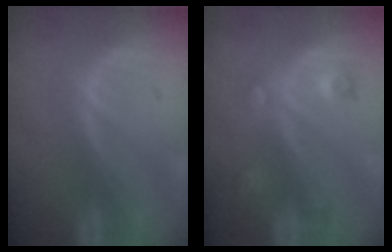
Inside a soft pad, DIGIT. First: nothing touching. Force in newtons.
{"total": 3.5, "press": 3.3, "slide": 1.1}